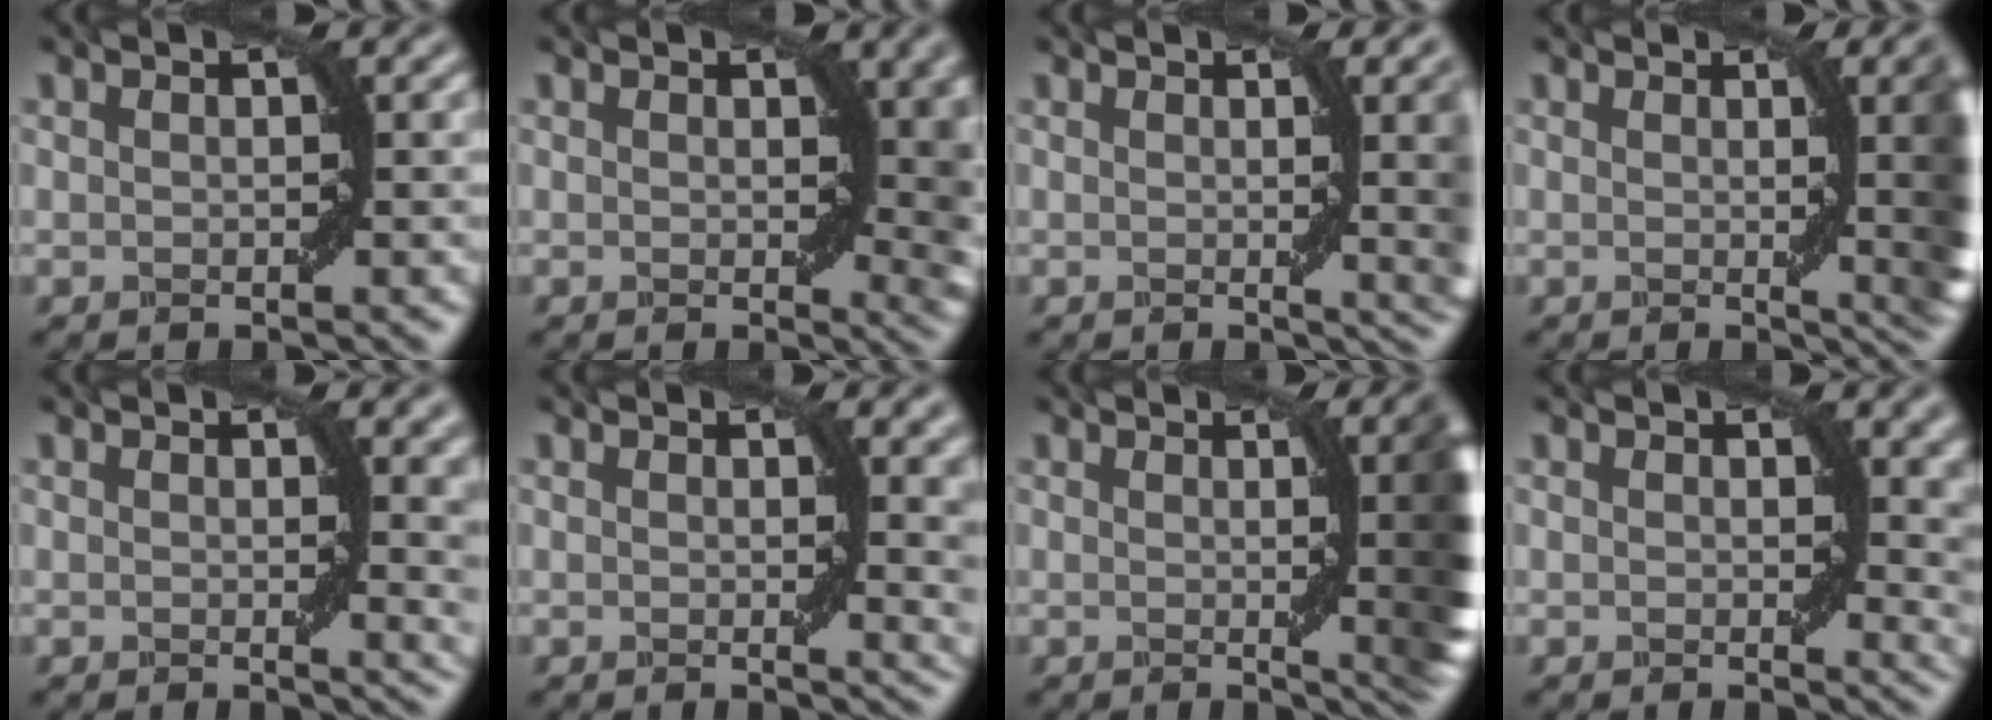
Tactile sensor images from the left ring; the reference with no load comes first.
{"total": 5.2, "force": [1.1, 2.8, 4.2], "torque": [-0.037, -0.007, 0.017]}
{"total": 8.7, "force": [0.7, 2.8, 8.2], "torque": [-0.060, 0.010, 0.009]}
{"total": 9.5, "force": [0.6, 2.8, 9.1], "torque": [-0.062, 0.015, 0.007]}
{"total": 4.6, "force": [1.1, 1.5, 4.2], "torque": [-0.035, -0.004, 0.019]}
{"total": 4.5, "force": [1.1, 1.5, 4.1], "torque": [-0.035, -0.005, 0.020]}
{"total": 10.6, "force": [0.7, 3.1, 10.1], "torque": [-0.069, 0.018, 0.007]}
{"total": 4.0, "force": [1.2, 2.0, 3.3], "torque": [-0.027, -0.007, 0.021]}